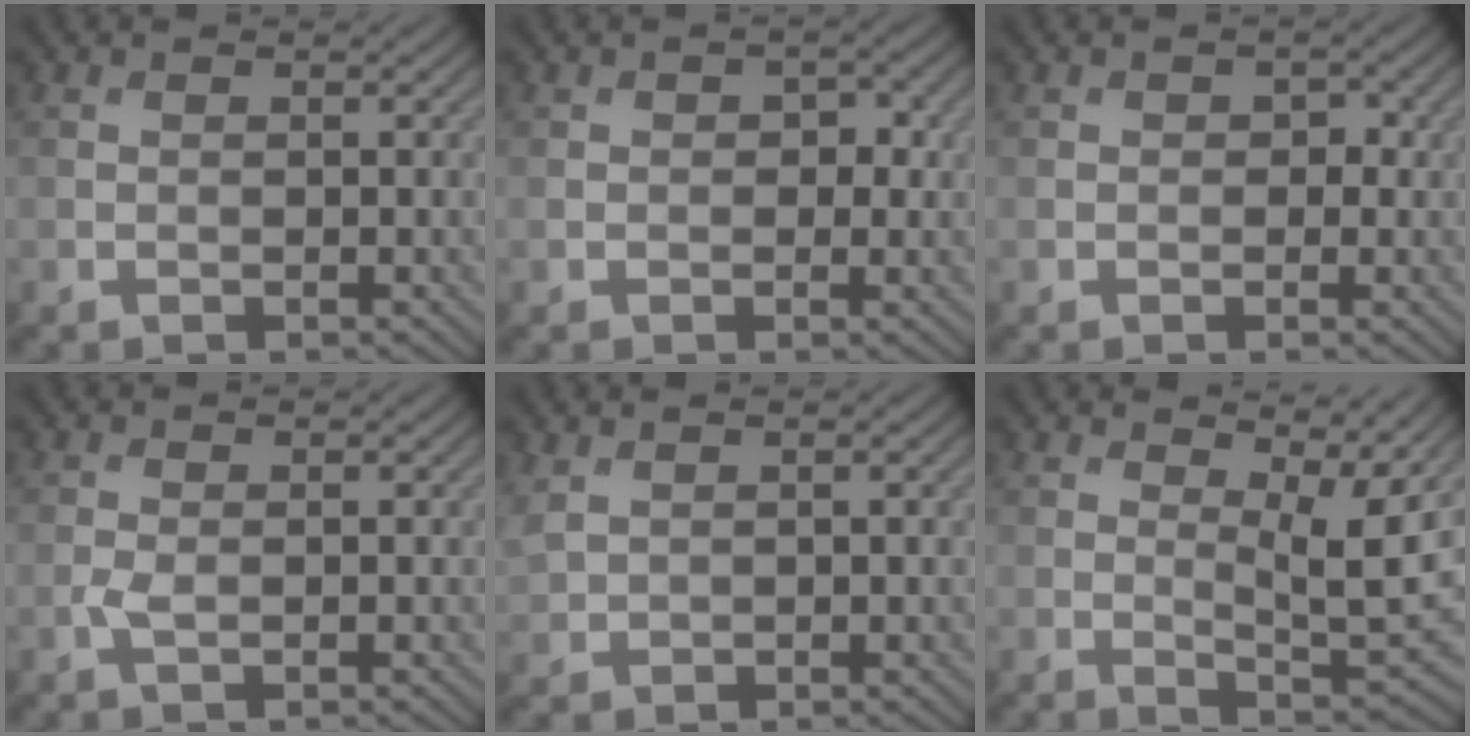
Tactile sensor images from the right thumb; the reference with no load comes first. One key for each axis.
{"total": 2.0, "fx": 0.0, "fy": 1.4, "fz": 1.4, "tx": -0.020, "ty": -0.004, "tz": -0.004}
{"total": 1.3, "fx": -0.1, "fy": 1.0, "fz": 0.8, "tx": -0.011, "ty": -0.005, "tz": -0.005}
{"total": 1.4, "fx": -0.3, "fy": 0.6, "fz": 1.2, "tx": -0.031, "ty": -0.001, "tz": -0.008}
{"total": 2.2, "fx": 1.4, "fy": 1.3, "fz": 1.2, "tx": -0.042, "ty": 0.005, "tz": 0.035}
{"total": 7.2, "fx": 3.6, "fy": 1.8, "fz": 5.9, "tx": -0.095, "ty": -0.005, "tz": 0.059}